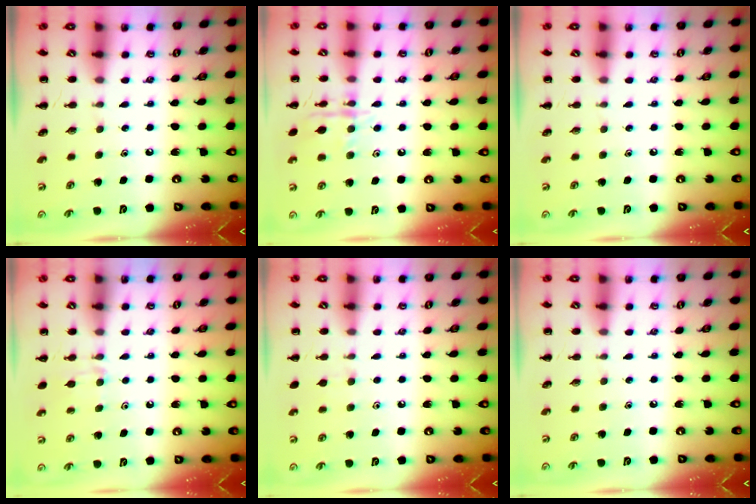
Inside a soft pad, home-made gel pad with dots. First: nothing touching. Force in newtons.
{"total": 11.4, "press": 11.4, "slide": 0.6}
{"total": 0.0}
{"total": 6.6, "press": 6.3, "slide": 1.9}
{"total": 5.5, "press": 5.2, "slide": 1.8}
{"total": 0.0}